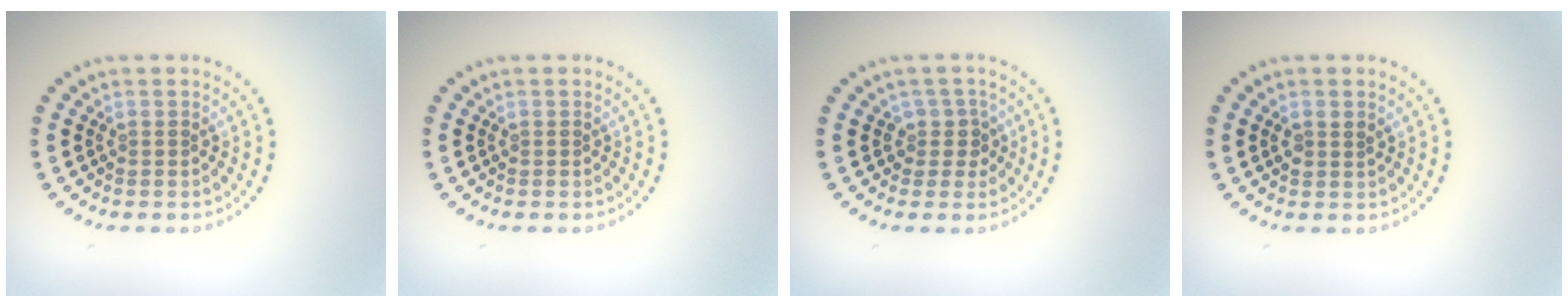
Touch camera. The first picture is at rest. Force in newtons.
{"total": 0.0}
{"total": 1.8, "press": 1.4, "slide": 1.2}
{"total": 1.1, "press": 1.0, "slide": 0.4}